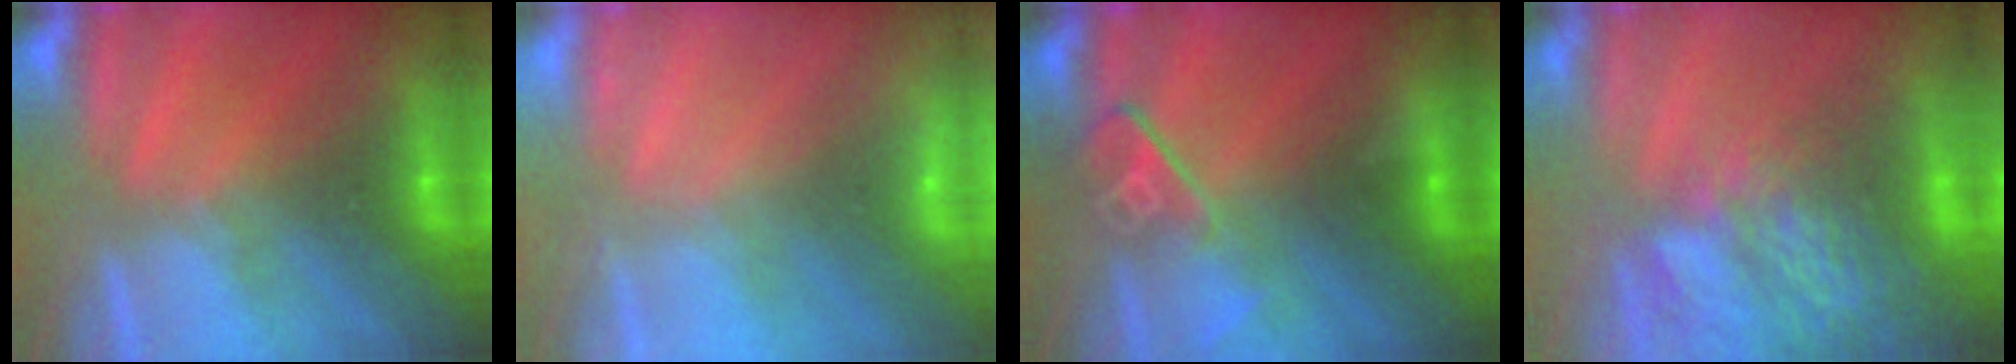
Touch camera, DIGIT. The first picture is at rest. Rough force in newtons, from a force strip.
{"total": 2.2}
{"total": 2.7}
{"total": 9.6}